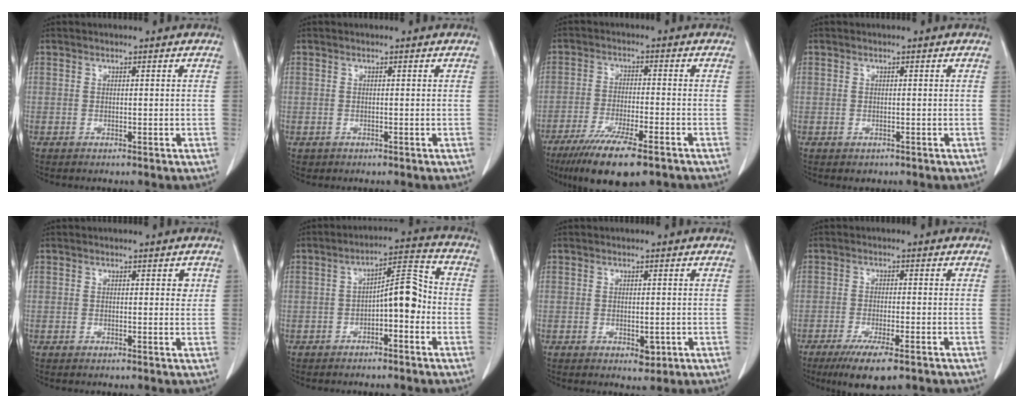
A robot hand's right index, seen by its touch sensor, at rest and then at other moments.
{"total": 0.7, "force": [-0.3, 0.6, 0.0], "torque": [-0.004, 0.005, -0.004]}
{"total": 12.7, "force": [-8.9, 2.1, 8.8], "torque": [-0.147, -0.029, -0.140]}
{"total": 1.0, "force": [-0.4, 0.9, 0.1], "torque": [-0.005, 0.004, -0.001]}
{"total": 1.2, "force": [0.5, 0.6, 1.0], "torque": [-0.009, 0.000, 0.004]}
{"total": 7.2, "force": [-1.8, 2.2, 6.5], "torque": [-0.104, 0.029, -0.028]}
{"total": 1.8, "force": [-0.5, 1.2, 1.3], "torque": [-0.016, -0.002, 0.001]}
{"total": 7.5, "force": [-5.0, 1.2, 5.5], "torque": [-0.090, -0.018, -0.075]}